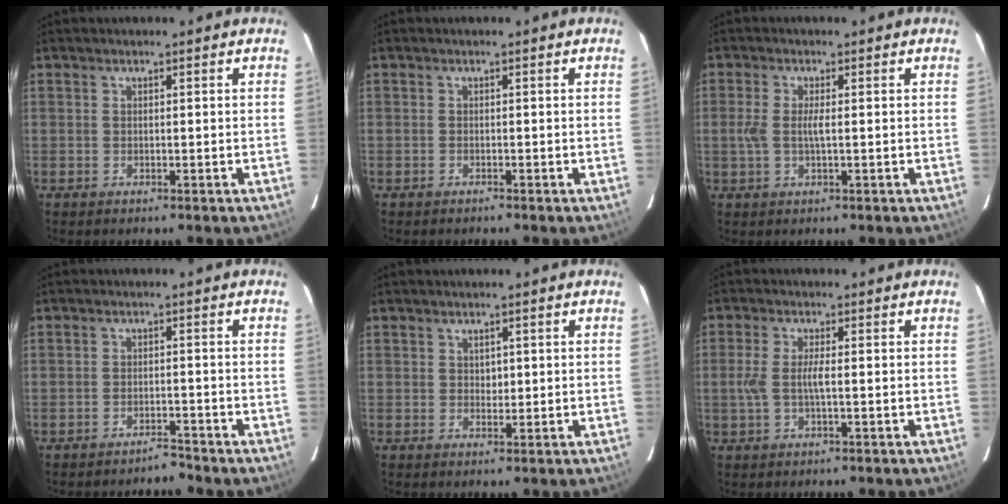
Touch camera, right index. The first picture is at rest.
{"total": 0.6, "force": [-0.6, 0.1, 0.0], "torque": [0.000, 0.001, -0.011]}
{"total": 3.4, "force": [0.0, 0.8, 3.3], "torque": [-0.070, 0.001, -0.002]}
{"total": 2.5, "force": [-2.5, 0.4, 0.2], "torque": [-0.009, 0.003, -0.038]}
{"total": 1.4, "force": [0.4, 1.2, 0.5], "torque": [-0.004, 0.004, 0.008]}
{"total": 4.1, "force": [-0.4, 0.8, 4.0], "torque": [-0.083, 0.003, -0.007]}